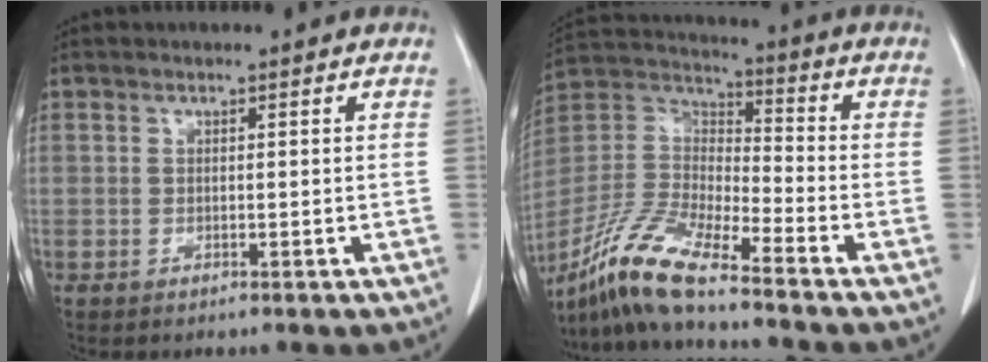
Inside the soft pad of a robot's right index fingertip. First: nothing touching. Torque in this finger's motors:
{"motor_torque": [0.19, -0.92, -0.37, -0.21]}